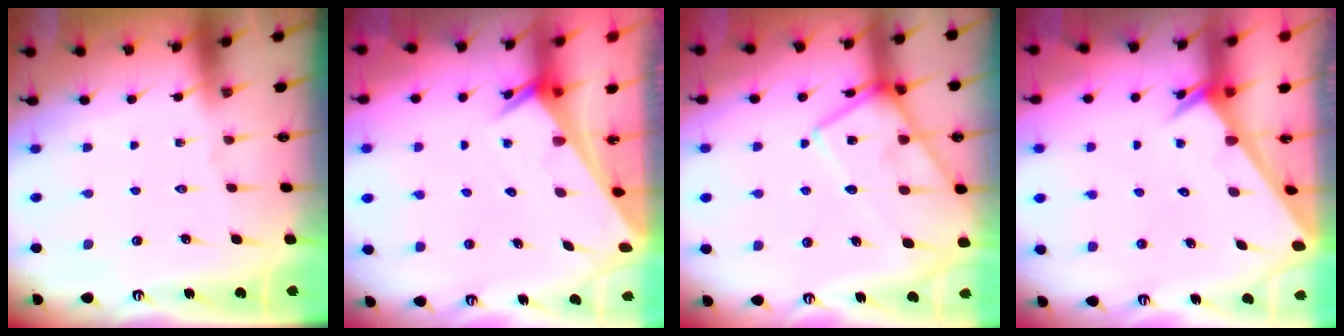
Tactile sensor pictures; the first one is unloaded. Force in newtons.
{"total": 2.6, "press": 2.6, "slide": 0.1}
{"total": 14.7, "press": 14.6, "slide": 1.1}
{"total": 2.3, "press": 2.3, "slide": 0.1}